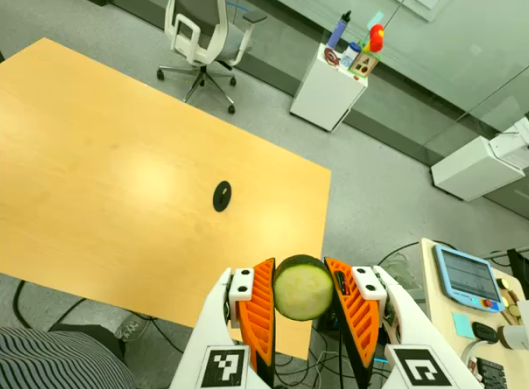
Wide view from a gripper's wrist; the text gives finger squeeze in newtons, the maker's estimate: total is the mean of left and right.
{"total": 11.3, "left": 10.5, "right": 12.1}